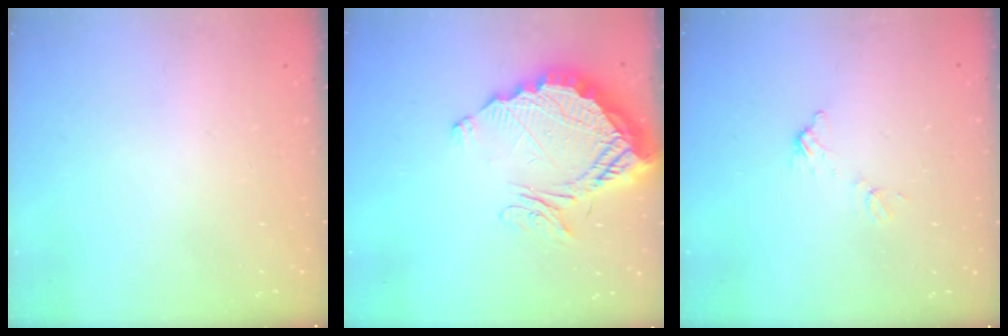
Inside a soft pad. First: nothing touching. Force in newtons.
{"total": 15.2, "press": 15.2, "slide": 1.3}
{"total": 6.8, "press": 6.7, "slide": 0.4}